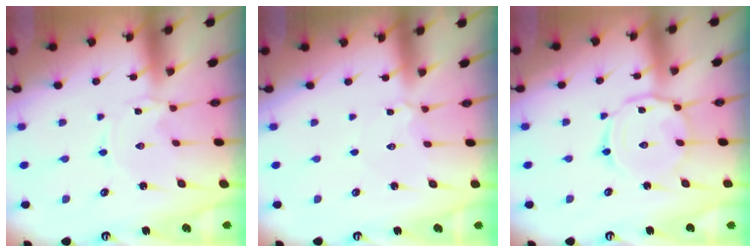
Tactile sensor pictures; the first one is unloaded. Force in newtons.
{"total": 4.7, "press": 4.6, "slide": 0.6}
{"total": 10.2, "press": 10.1, "slide": 0.7}